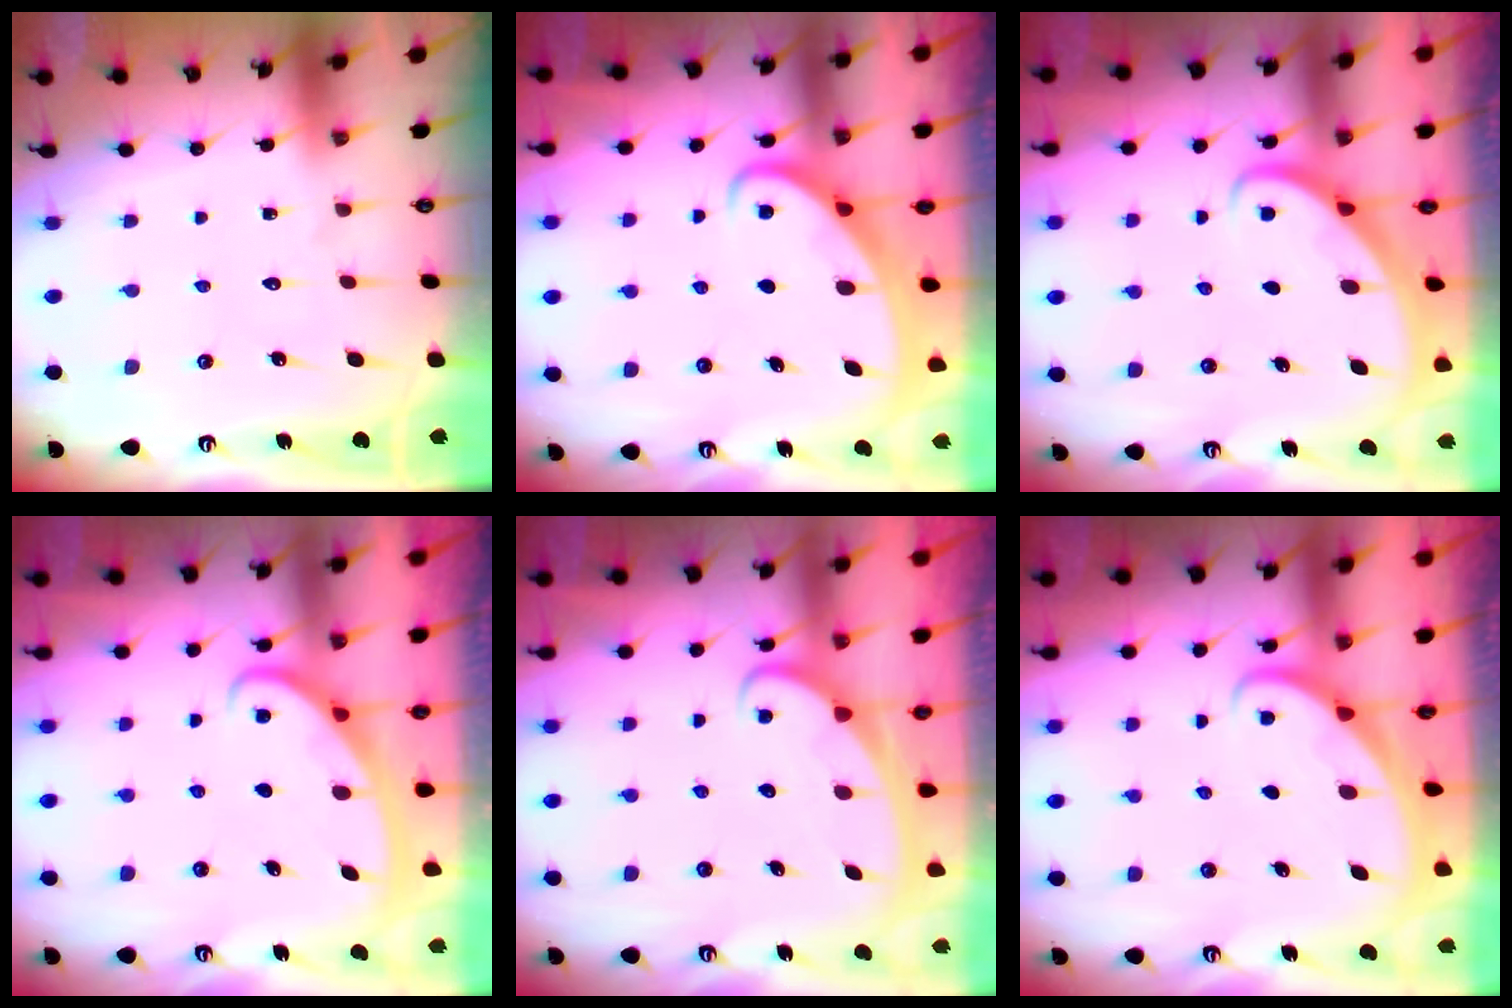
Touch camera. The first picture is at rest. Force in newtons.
{"total": 2.5, "press": 2.5, "slide": 0.3}
{"total": 2.8, "press": 2.8, "slide": 0.2}
{"total": 2.8, "press": 2.8, "slide": 0.4}
{"total": 2.6, "press": 2.6, "slide": 0.3}
{"total": 1.3, "press": 1.3, "slide": 0.0}